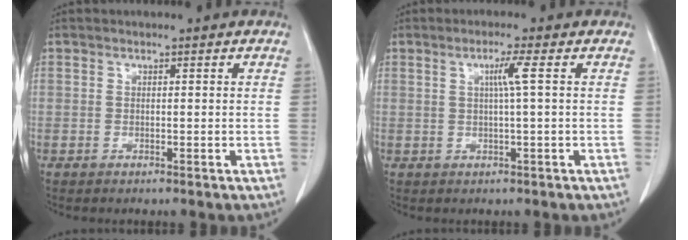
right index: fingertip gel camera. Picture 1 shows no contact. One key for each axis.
{"total": 3.0, "fx": 0.6, "fy": -0.8, "fz": 2.8, "tx": -0.054, "ty": 0.000, "tz": 0.012}